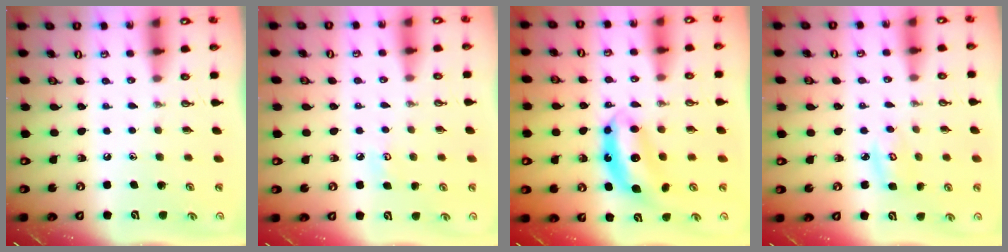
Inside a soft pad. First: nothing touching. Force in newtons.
{"total": 5.0, "press": 5.0, "slide": 0.5}
{"total": 7.3, "press": 7.3, "slide": 0.3}
{"total": 3.4, "press": 3.4, "slide": 0.4}